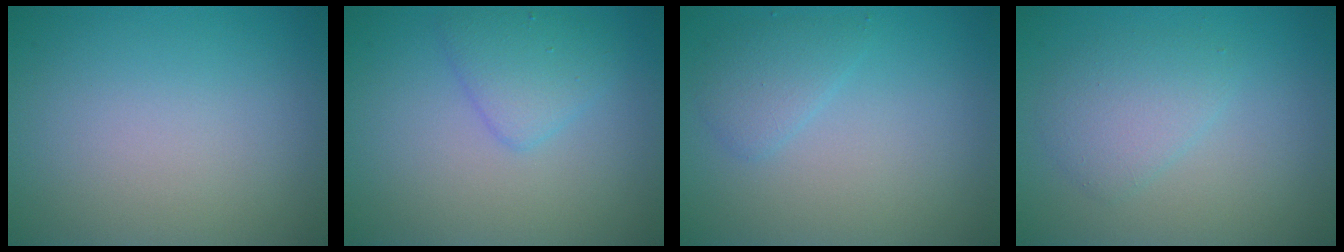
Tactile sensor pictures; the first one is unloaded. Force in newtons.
{"total": 2.6, "press": 2.6, "slide": 0.0}
{"total": 1.8, "press": 1.8, "slide": 0.1}
{"total": 2.6, "press": 2.6, "slide": 0.2}